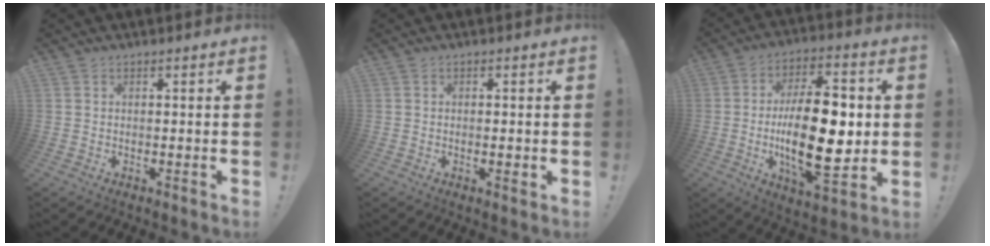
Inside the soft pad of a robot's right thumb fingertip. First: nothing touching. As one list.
[{"total": 1.8, "force": [-0.3, 0.4, 1.7], "torque": [-0.018, -0.003, -0.006]}, {"total": 23.6, "force": [-1.3, 10.9, 20.9], "torque": [-0.363, -0.007, -0.021]}]